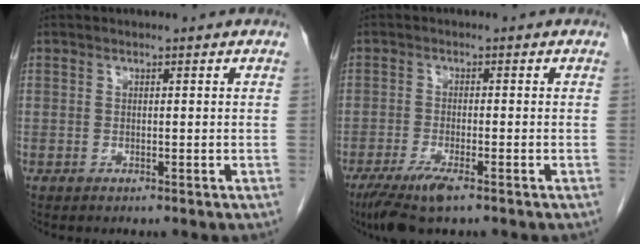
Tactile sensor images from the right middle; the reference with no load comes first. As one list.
[{"total": 5.8, "force": [-3.8, 0.7, 4.3], "torque": [-0.086, -0.016, -0.068]}]